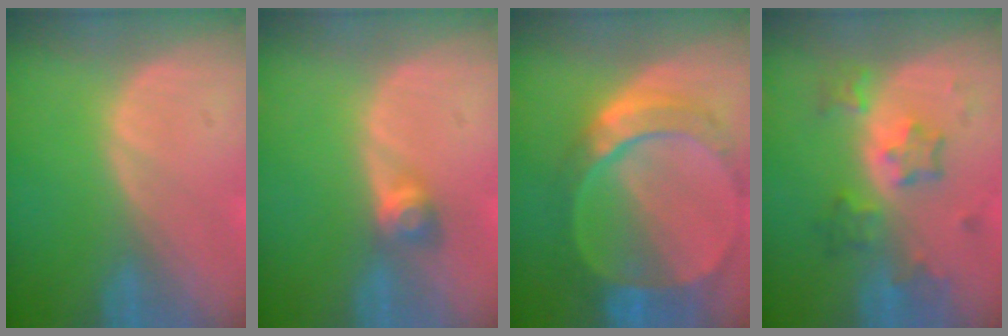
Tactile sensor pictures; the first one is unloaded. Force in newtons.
{"total": 3.0, "press": 2.6, "slide": 1.5}
{"total": 9.7, "press": 8.3, "slide": 4.9}
{"total": 6.1, "press": 5.8, "slide": 1.7}